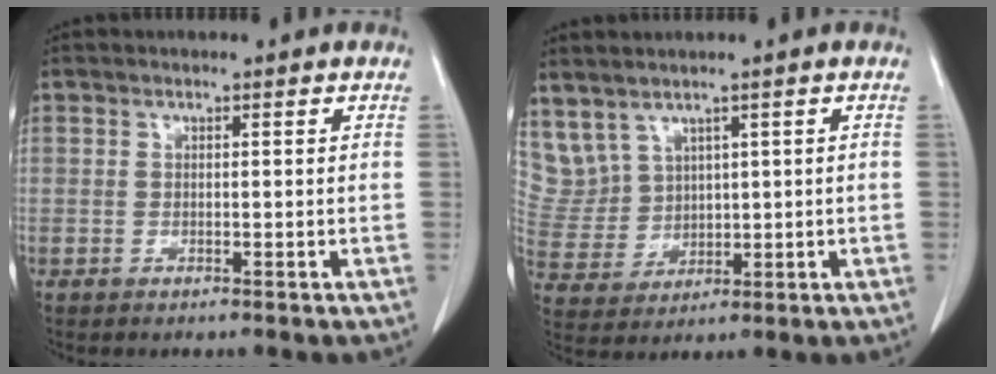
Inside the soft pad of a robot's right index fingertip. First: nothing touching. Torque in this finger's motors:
{"motor_torque": [-0.07, 0.03, -0.06, 0.00]}